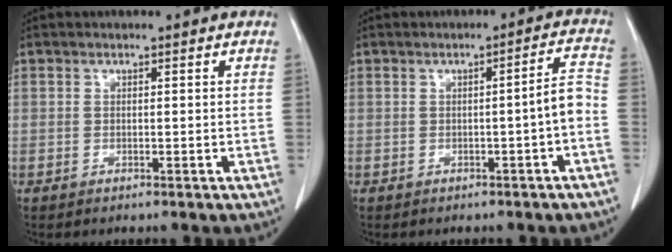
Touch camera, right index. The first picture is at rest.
{"total": 3.6, "force": [-1.2, -0.3, 3.4], "torque": [-0.042, 0.008, -0.019]}